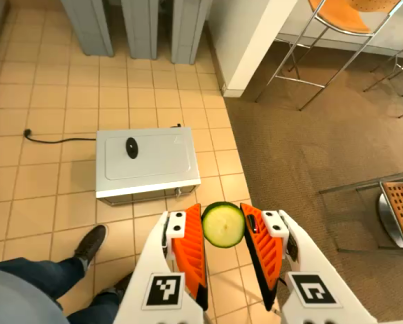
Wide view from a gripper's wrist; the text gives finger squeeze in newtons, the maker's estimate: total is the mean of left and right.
{"total": 7.0, "left": 6.4, "right": 7.7}